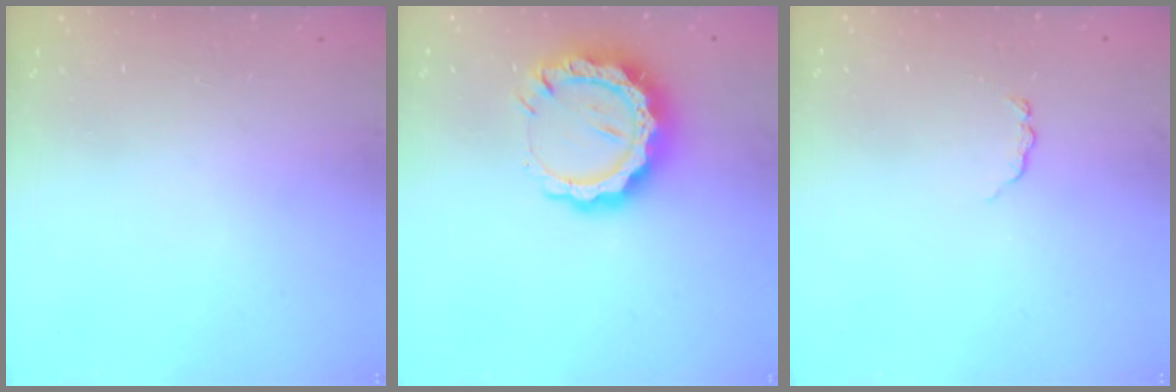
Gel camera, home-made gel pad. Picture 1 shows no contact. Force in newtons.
{"total": 14.2, "press": 14.2, "slide": 1.2}
{"total": 2.9, "press": 2.9, "slide": 0.4}